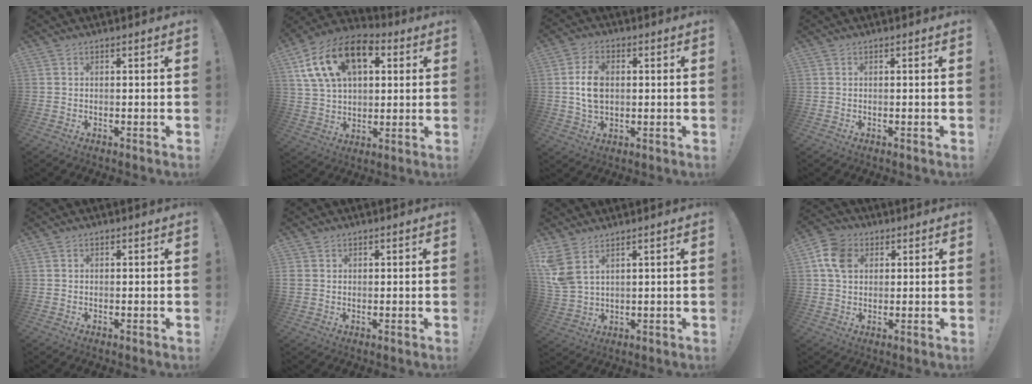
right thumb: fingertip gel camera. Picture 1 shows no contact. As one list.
[{"total": 19.5, "force": [8.1, 12.3, 12.8], "torque": [-0.215, -0.022, 0.148]}, {"total": 9.0, "force": [0.6, 6.1, 6.6], "torque": [-0.116, 0.004, 0.011]}, {"total": 0.0}, {"total": 0.5, "force": [-0.1, 0.5, 0.3], "torque": [-0.008, 0.005, 0.000]}, {"total": 2.3, "force": [0.7, 2.2, 0.5], "torque": [-0.005, 0.002, 0.015]}, {"total": 7.1, "force": [4.5, 3.1, 4.6], "torque": [-0.101, -0.024, 0.088]}, {"total": 9.3, "force": [2.8, 6.9, 5.5], "torque": [-0.090, 0.005, 0.054]}]